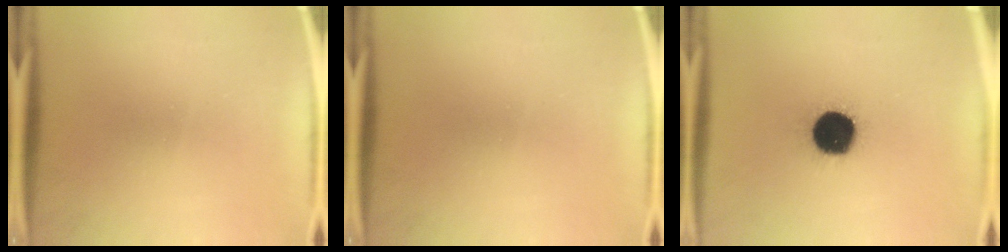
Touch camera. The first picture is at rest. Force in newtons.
{"total": 0.0}
{"total": 17.6}